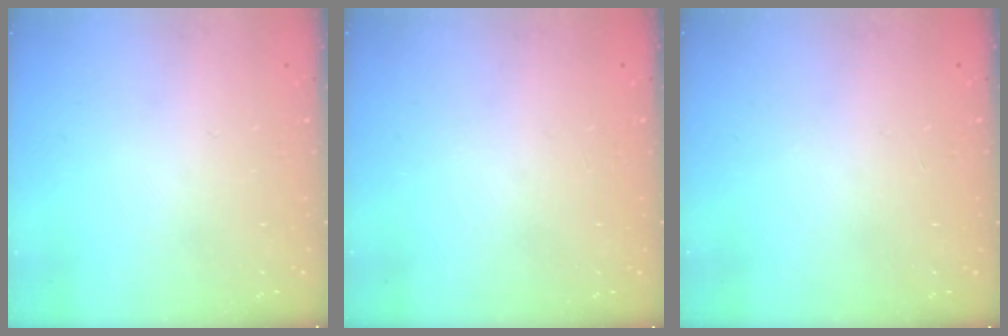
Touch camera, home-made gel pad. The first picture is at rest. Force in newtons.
{"total": 0.0}
{"total": 0.0}